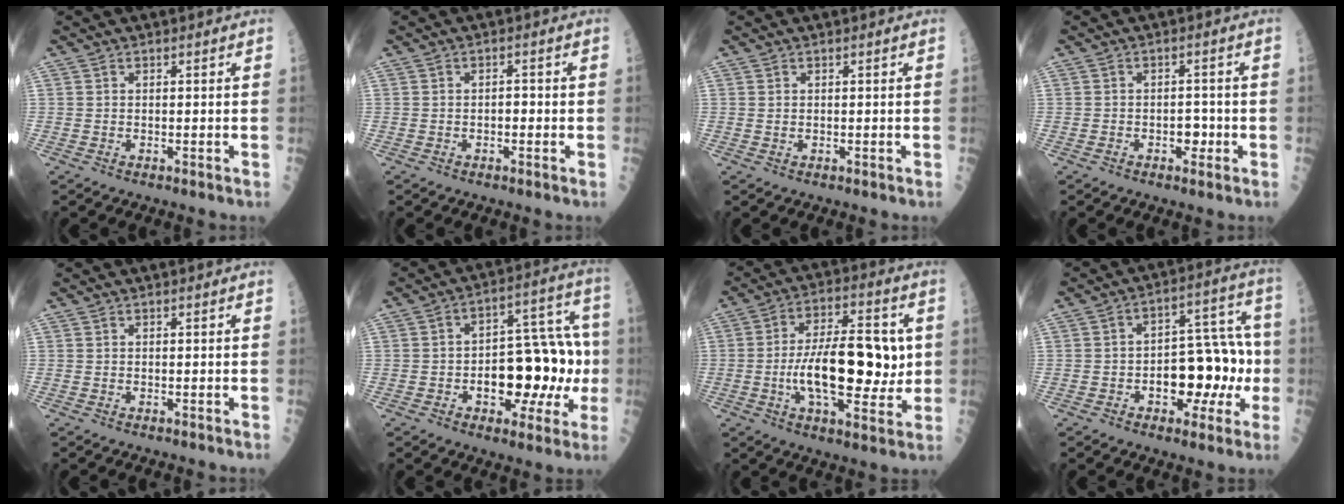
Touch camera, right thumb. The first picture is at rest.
{"total": 1.5, "force": [-0.3, 0.8, 1.2], "torque": [-0.011, 0.004, -0.006]}
{"total": 0.5, "force": [0.2, 0.4, 0.3], "torque": [-0.002, 0.000, 0.005]}
{"total": 2.8, "force": [-0.9, 1.8, 2.0], "torque": [-0.011, 0.010, -0.013]}
{"total": 0.0}
{"total": 18.8, "force": [-3.0, 9.9, 15.7], "torque": [-0.181, 0.049, -0.031]}
{"total": 18.5, "force": [-0.5, 8.0, 16.7], "torque": [-0.248, 0.008, -0.009]}
{"total": 15.2, "force": [-3.0, 8.7, 12.1], "torque": [-0.124, 0.050, -0.036]}